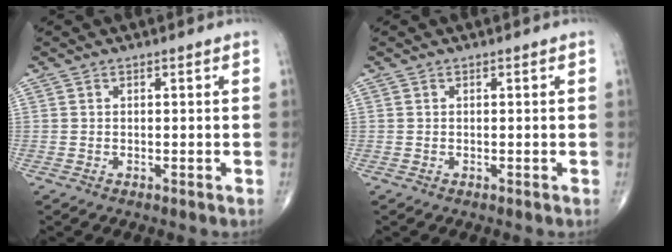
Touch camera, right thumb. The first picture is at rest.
{"total": 0.0}